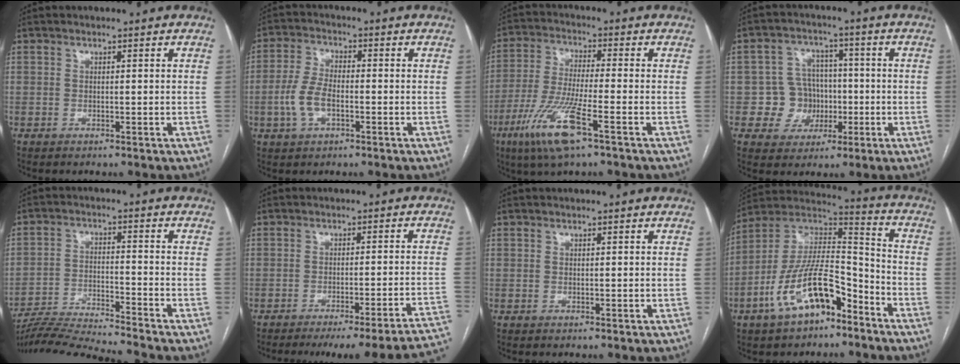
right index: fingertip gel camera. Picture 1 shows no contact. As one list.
[{"total": 6.2, "force": [-1.6, 3.0, 5.2], "torque": [-0.120, 0.007, -0.031]}, {"total": 11.4, "force": [-5.8, 0.8, 9.7], "torque": [-0.208, -0.023, -0.110]}, {"total": 7.4, "force": [-1.2, 7.1, 1.4], "torque": [-0.016, 0.025, -0.011]}, {"total": 13.8, "force": [-13.0, -2.0, 4.1], "torque": [-0.055, -0.010, -0.221]}, {"total": 20.0, "force": [-17.4, -0.2, 10.0], "torque": [-0.051, -0.009, -0.211]}, {"total": 0.0}, {"total": 15.4, "force": [-8.4, 5.9, 11.5], "torque": [-0.223, 0.021, -0.144]}]